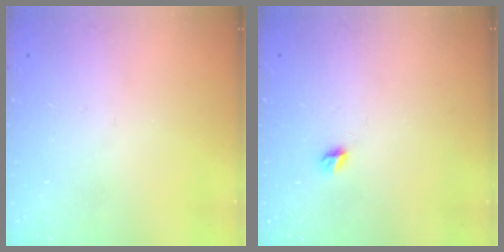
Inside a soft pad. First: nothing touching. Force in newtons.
{"total": 4.3, "press": 4.2, "slide": 0.5}